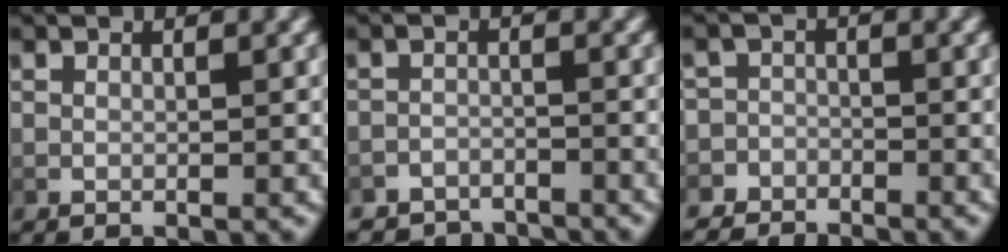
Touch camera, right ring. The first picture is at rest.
{"total": 5.1, "force": [-4.9, 1.4, 0.0], "torque": [0.013, -0.015, -0.082]}
{"total": 4.3, "force": [-3.9, 1.8, -0.3], "torque": [0.011, -0.017, -0.068]}